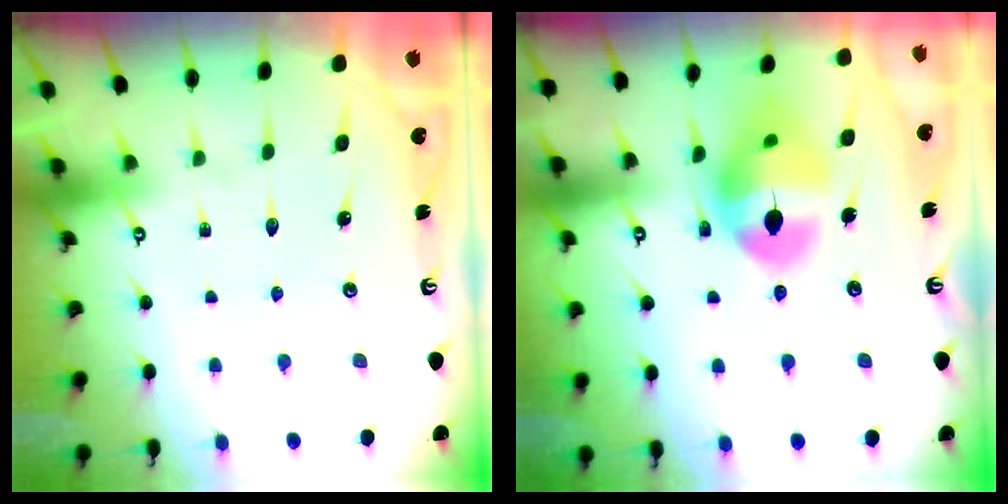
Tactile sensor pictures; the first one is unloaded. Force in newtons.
{"total": 16.3, "press": 16.2, "slide": 2.3}